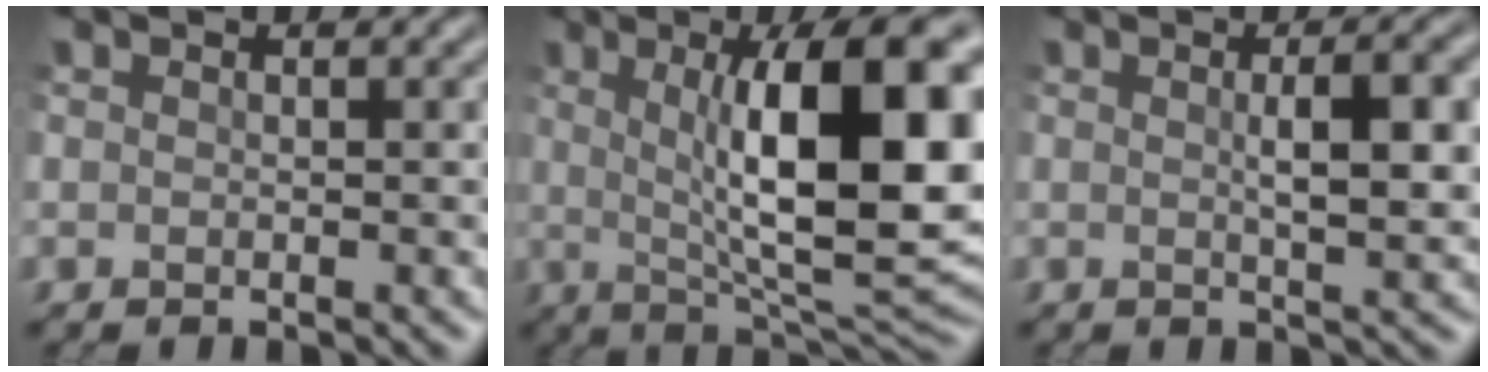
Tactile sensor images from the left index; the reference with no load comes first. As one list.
[{"total": 13.9, "force": [1.7, 4.2, 13.2], "torque": [-0.171, 0.002, 0.023]}, {"total": 5.2, "force": [0.6, 1.3, 5.0], "torque": [-0.068, 0.007, 0.009]}]